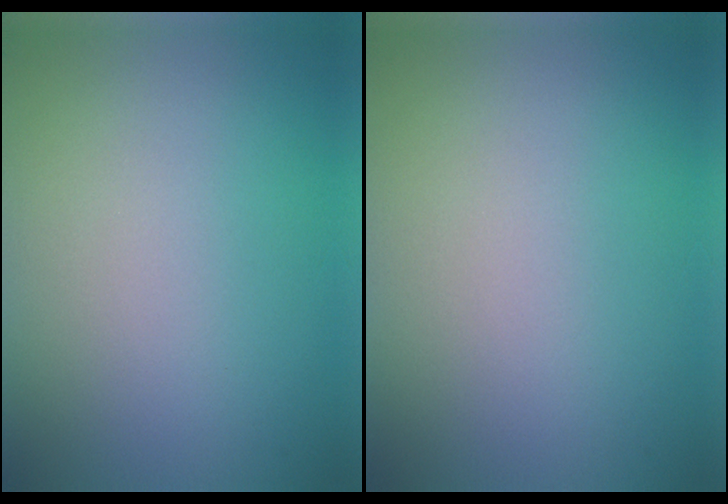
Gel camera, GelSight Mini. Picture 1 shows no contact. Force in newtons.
{"total": 0.0}